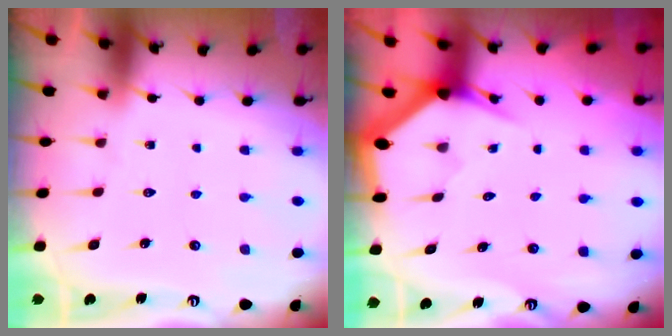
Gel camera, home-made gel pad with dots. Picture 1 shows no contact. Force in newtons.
{"total": 3.2, "press": 3.2, "slide": 0.1}